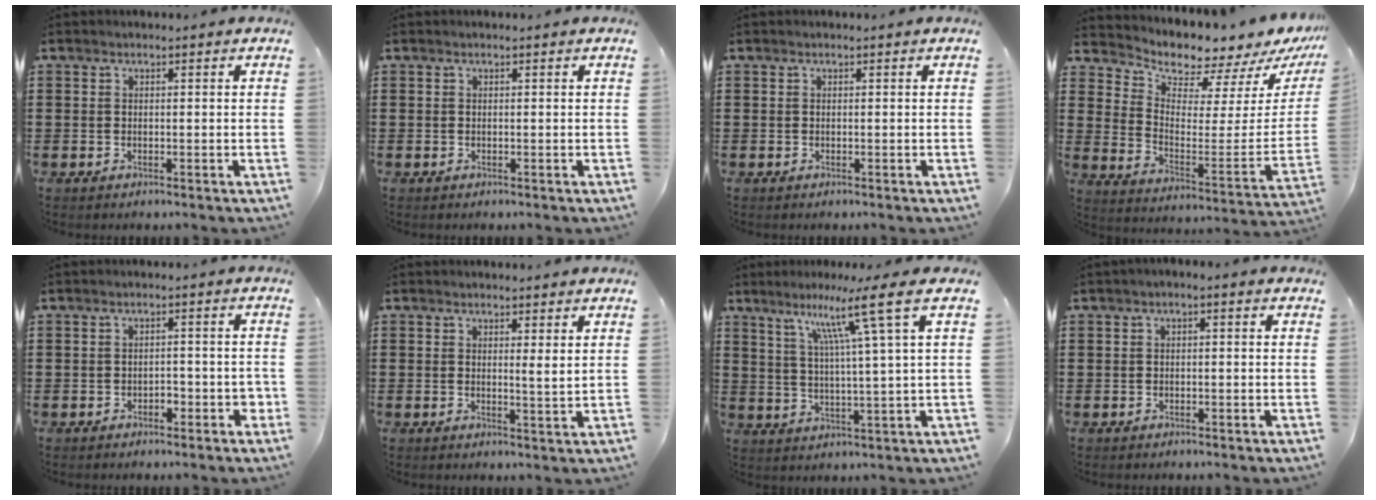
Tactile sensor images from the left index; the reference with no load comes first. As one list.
[{"total": 0.0}, {"total": 0.0}, {"total": 5.2, "force": [5.1, 1.0, 0.0], "torque": [-0.029, -0.064, 0.083]}, {"total": 2.4, "force": [-1.4, 1.2, 1.5], "torque": [-0.030, 0.001, -0.030]}, {"total": 2.3, "force": [1.6, 0.0, 1.6], "torque": [-0.021, -0.009, 0.025]}, {"total": 10.1, "force": [5.5, -1.6, 8.3], "torque": [-0.151, -0.019, 0.076]}, {"total": 0.9, "force": [-0.6, 0.2, 0.6], "torque": [-0.011, -0.002, -0.012]}]